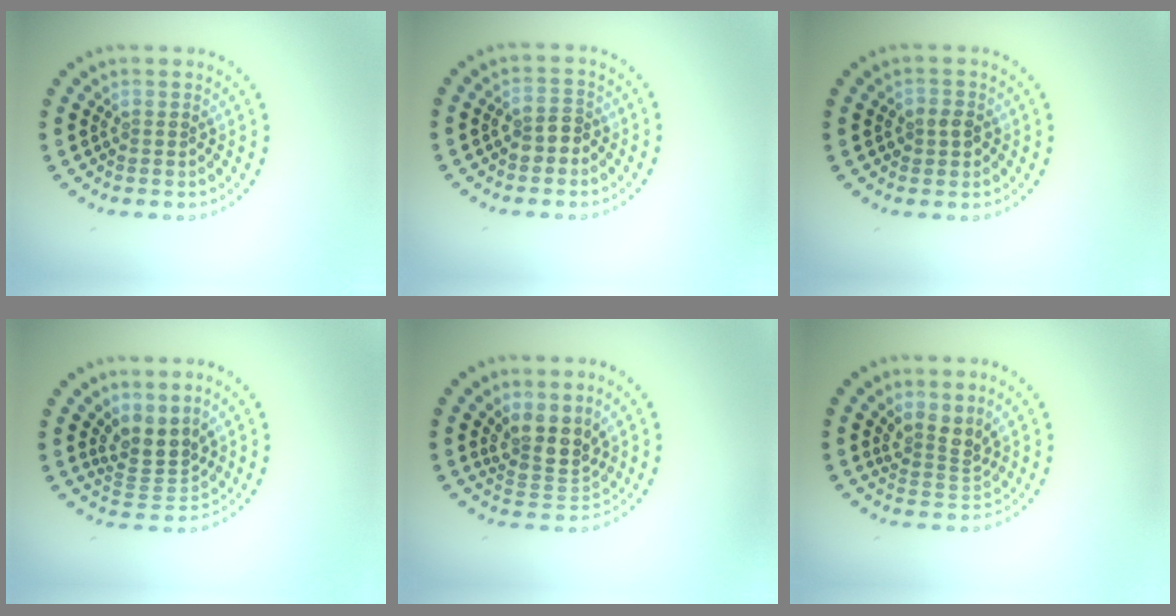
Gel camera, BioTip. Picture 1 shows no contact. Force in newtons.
{"total": 2.1, "press": 2.0, "slide": 0.6}
{"total": 1.8, "press": 1.7, "slide": 0.4}
{"total": 3.2, "press": 2.5, "slide": 2.1}
{"total": 3.7, "press": 2.9, "slide": 2.2}
{"total": 2.6, "press": 1.7, "slide": 2.0}